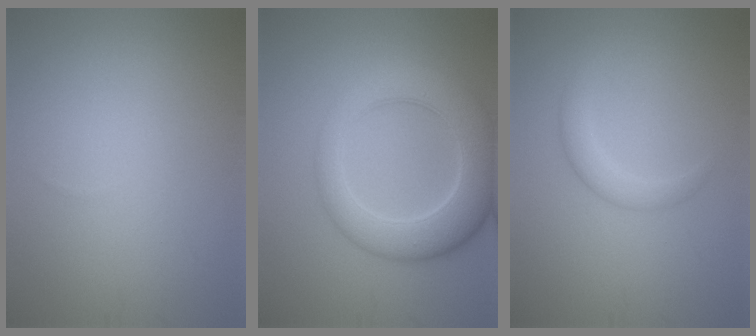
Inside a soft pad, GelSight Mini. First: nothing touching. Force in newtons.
{"total": 7.0, "press": 7.0, "slide": 0.2}
{"total": 2.0, "press": 2.0, "slide": 0.1}